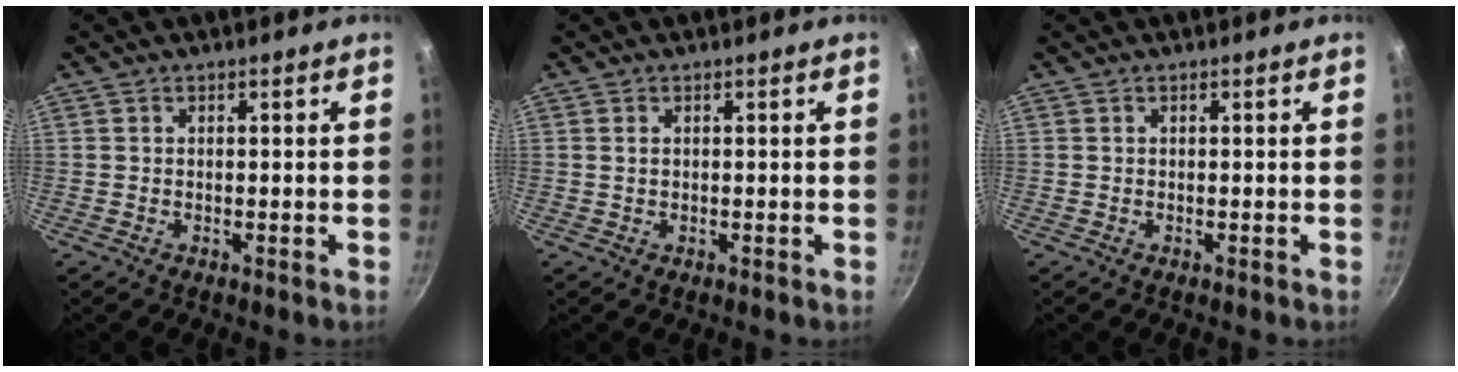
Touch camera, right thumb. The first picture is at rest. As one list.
[{"total": 0.8, "force": [0.2, 0.5, 0.6], "torque": [-0.009, 0.002, 0.004]}, {"total": 0.0}]